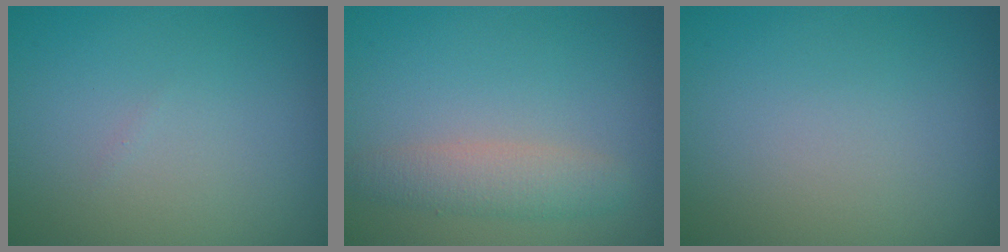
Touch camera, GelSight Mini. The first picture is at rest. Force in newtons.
{"total": 2.6, "press": 2.6, "slide": 0.1}
{"total": 0.0}